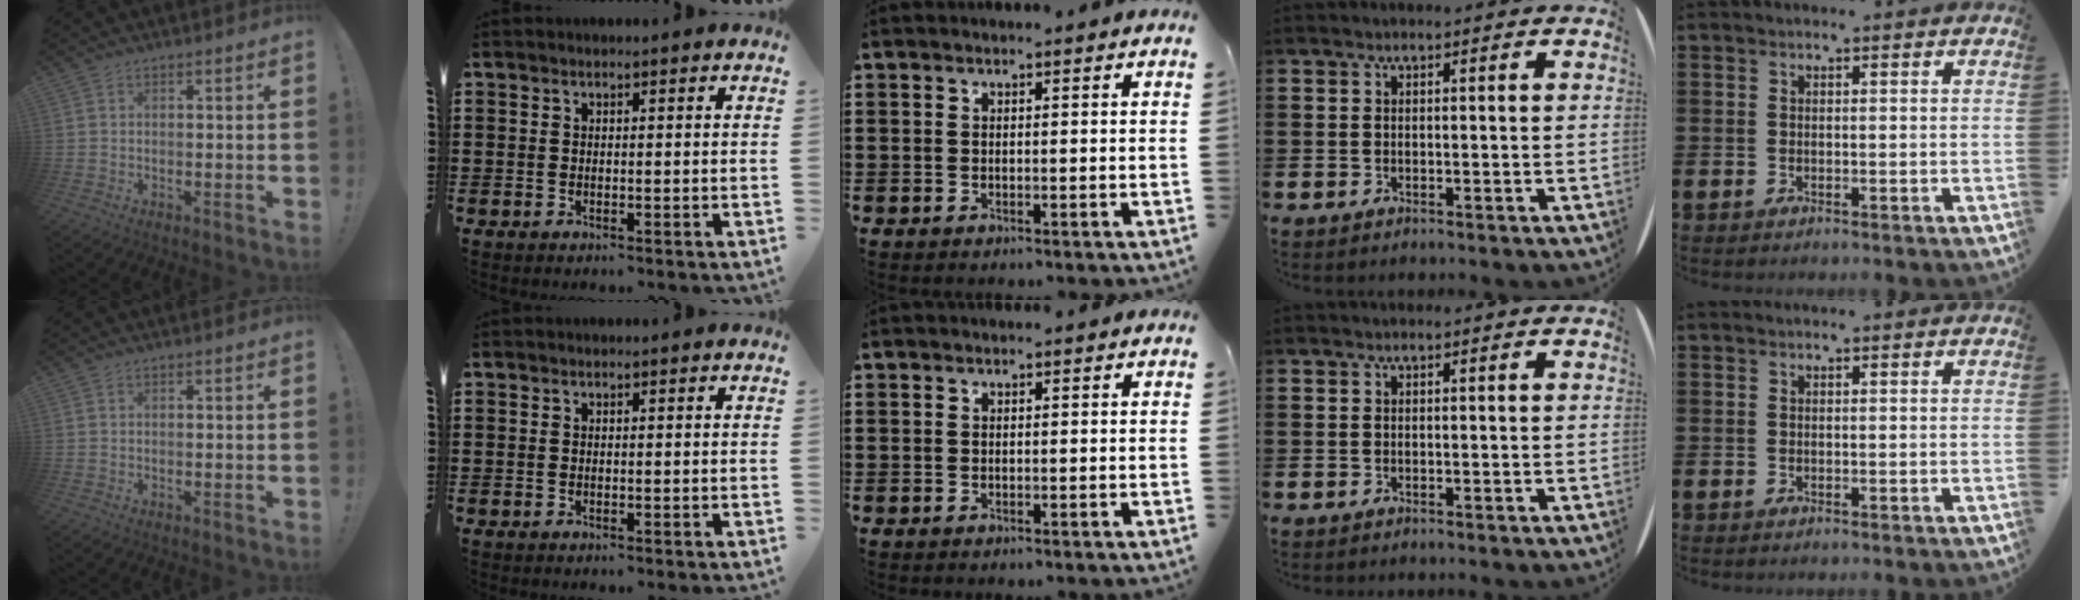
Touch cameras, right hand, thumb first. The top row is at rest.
{}